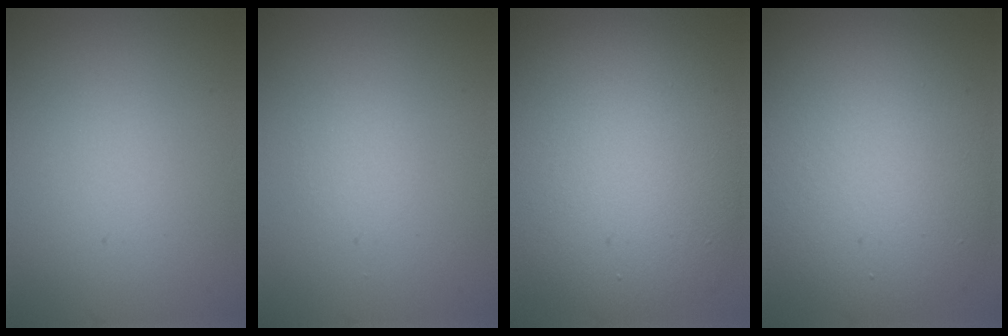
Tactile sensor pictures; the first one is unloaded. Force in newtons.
{"total": 0.7, "press": 0.7, "slide": 0.1}
{"total": 11.0, "press": 11.0, "slide": 0.8}
{"total": 10.5, "press": 10.5, "slide": 1.1}